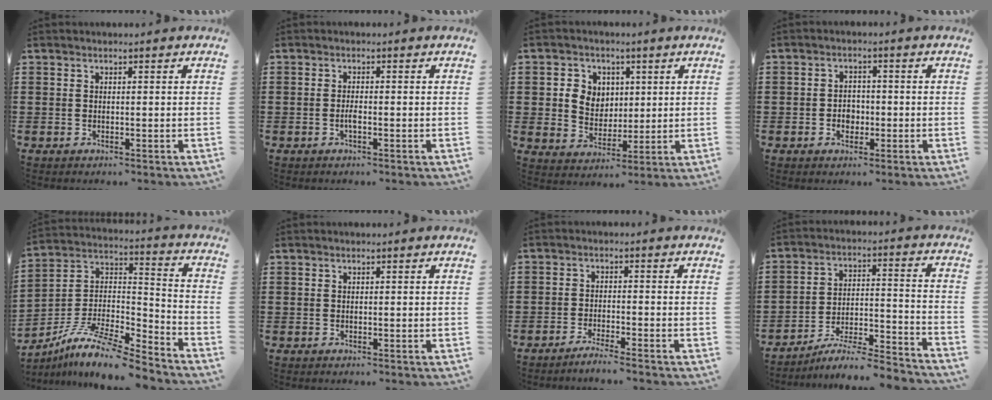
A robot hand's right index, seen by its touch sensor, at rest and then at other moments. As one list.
[{"total": 1.5, "force": [-0.6, 0.3, 1.3], "torque": [-0.033, -0.003, -0.013]}, {"total": 5.8, "force": [1.4, 5.3, 1.9], "torque": [-0.053, 0.015, 0.023]}, {"total": 2.5, "force": [-0.8, 1.9, 1.4], "torque": [-0.023, 0.000, -0.019]}, {"total": 10.4, "force": [-8.5, 1.9, 5.5], "torque": [-0.115, 0.009, -0.175]}, {"total": 0.0}, {"total": 2.4, "force": [-2.3, -0.4, 0.6], "torque": [-0.011, 0.002, -0.046]}, {"total": 6.4, "force": [-5.9, 0.3, 2.6], "torque": [-0.036, -0.003, -0.115]}]